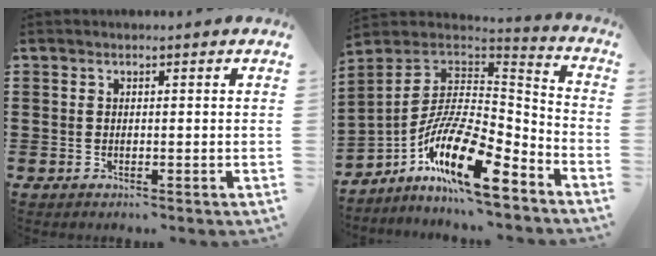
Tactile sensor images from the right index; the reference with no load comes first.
{"total": 16.4, "force": [-9.1, 4.5, 12.9], "torque": [-0.246, 0.001, -0.169]}